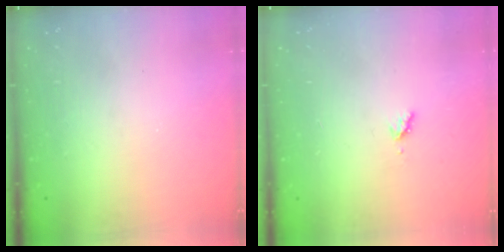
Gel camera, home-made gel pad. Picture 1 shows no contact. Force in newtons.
{"total": 4.4, "press": 4.4, "slide": 0.3}